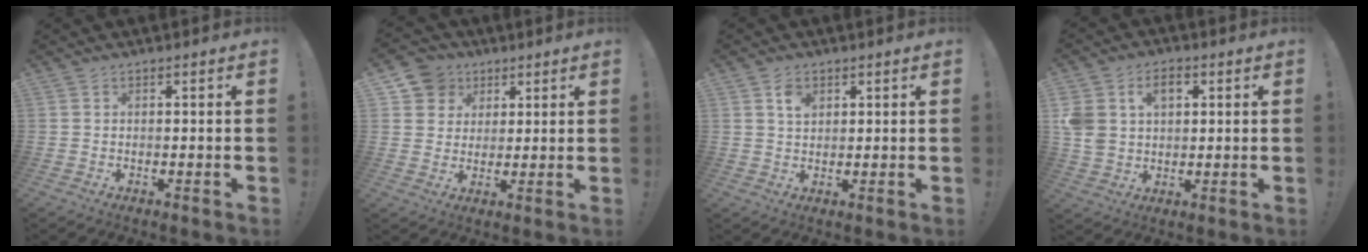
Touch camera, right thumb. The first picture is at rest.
{"total": 8.4, "force": [3.6, 7.4, 1.5], "torque": [-0.026, -0.019, 0.076]}
{"total": 3.3, "force": [1.6, 2.2, 1.8], "torque": [-0.020, -0.006, 0.027]}
{"total": 9.1, "force": [3.0, 7.0, 4.9], "torque": [-0.089, -0.006, 0.055]}